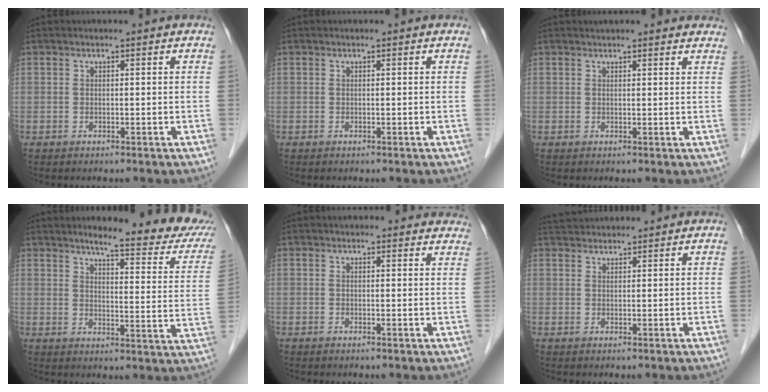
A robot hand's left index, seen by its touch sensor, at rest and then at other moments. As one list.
[{"total": 0.0}, {"total": 7.6, "force": [6.9, 1.6, 2.9], "torque": [-0.032, 0.021, 0.074]}, {"total": 17.2, "force": [15.0, 1.7, 8.2], "torque": [-0.093, -0.051, 0.170]}, {"total": 8.2, "force": [7.6, 2.3, 2.2], "torque": [-0.005, 0.015, 0.068]}, {"total": 5.2, "force": [5.1, 0.5, 1.1], "torque": [-0.022, 0.041, 0.085]}]